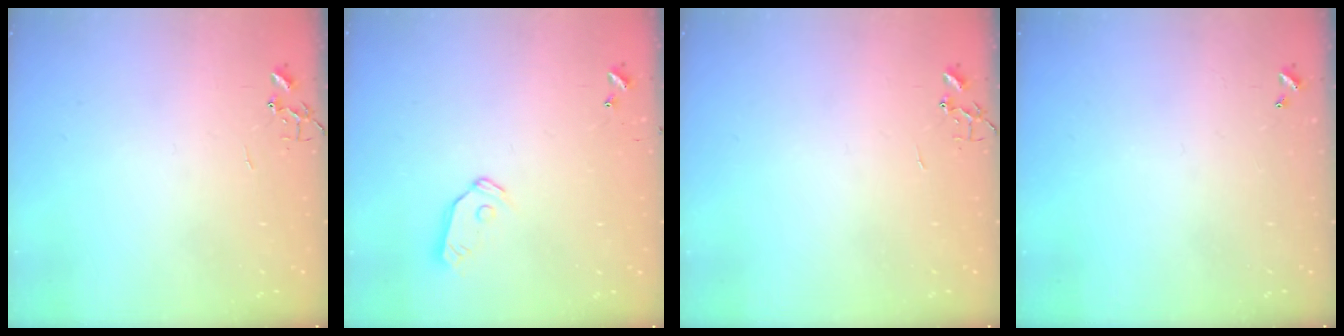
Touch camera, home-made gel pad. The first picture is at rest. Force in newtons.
{"total": 7.6, "press": 7.6, "slide": 0.2}
{"total": 0.0}
{"total": 0.0}